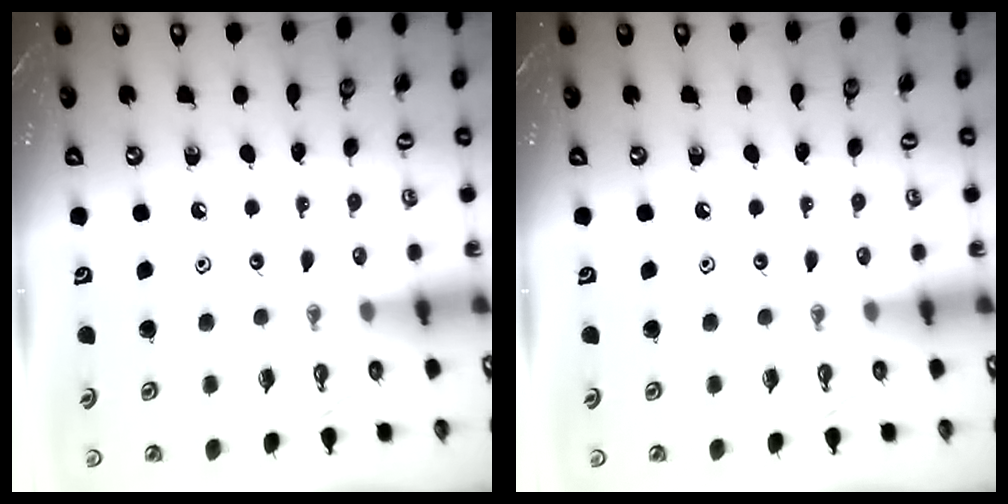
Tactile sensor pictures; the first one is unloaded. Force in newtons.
{"total": 0.0}